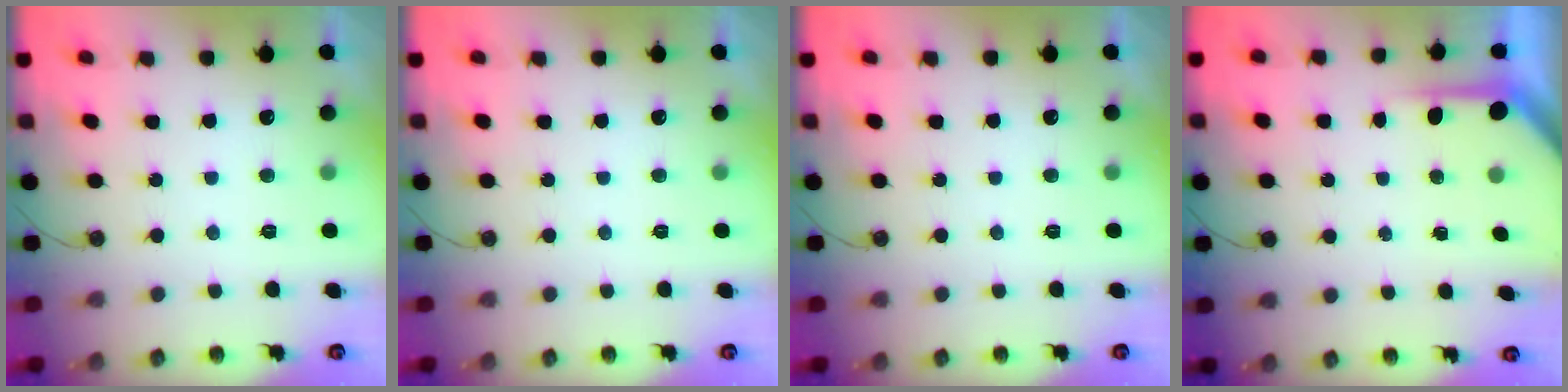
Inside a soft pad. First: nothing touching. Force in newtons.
{"total": 0.0}
{"total": 0.0}
{"total": 3.5, "press": 3.5, "slide": 0.4}